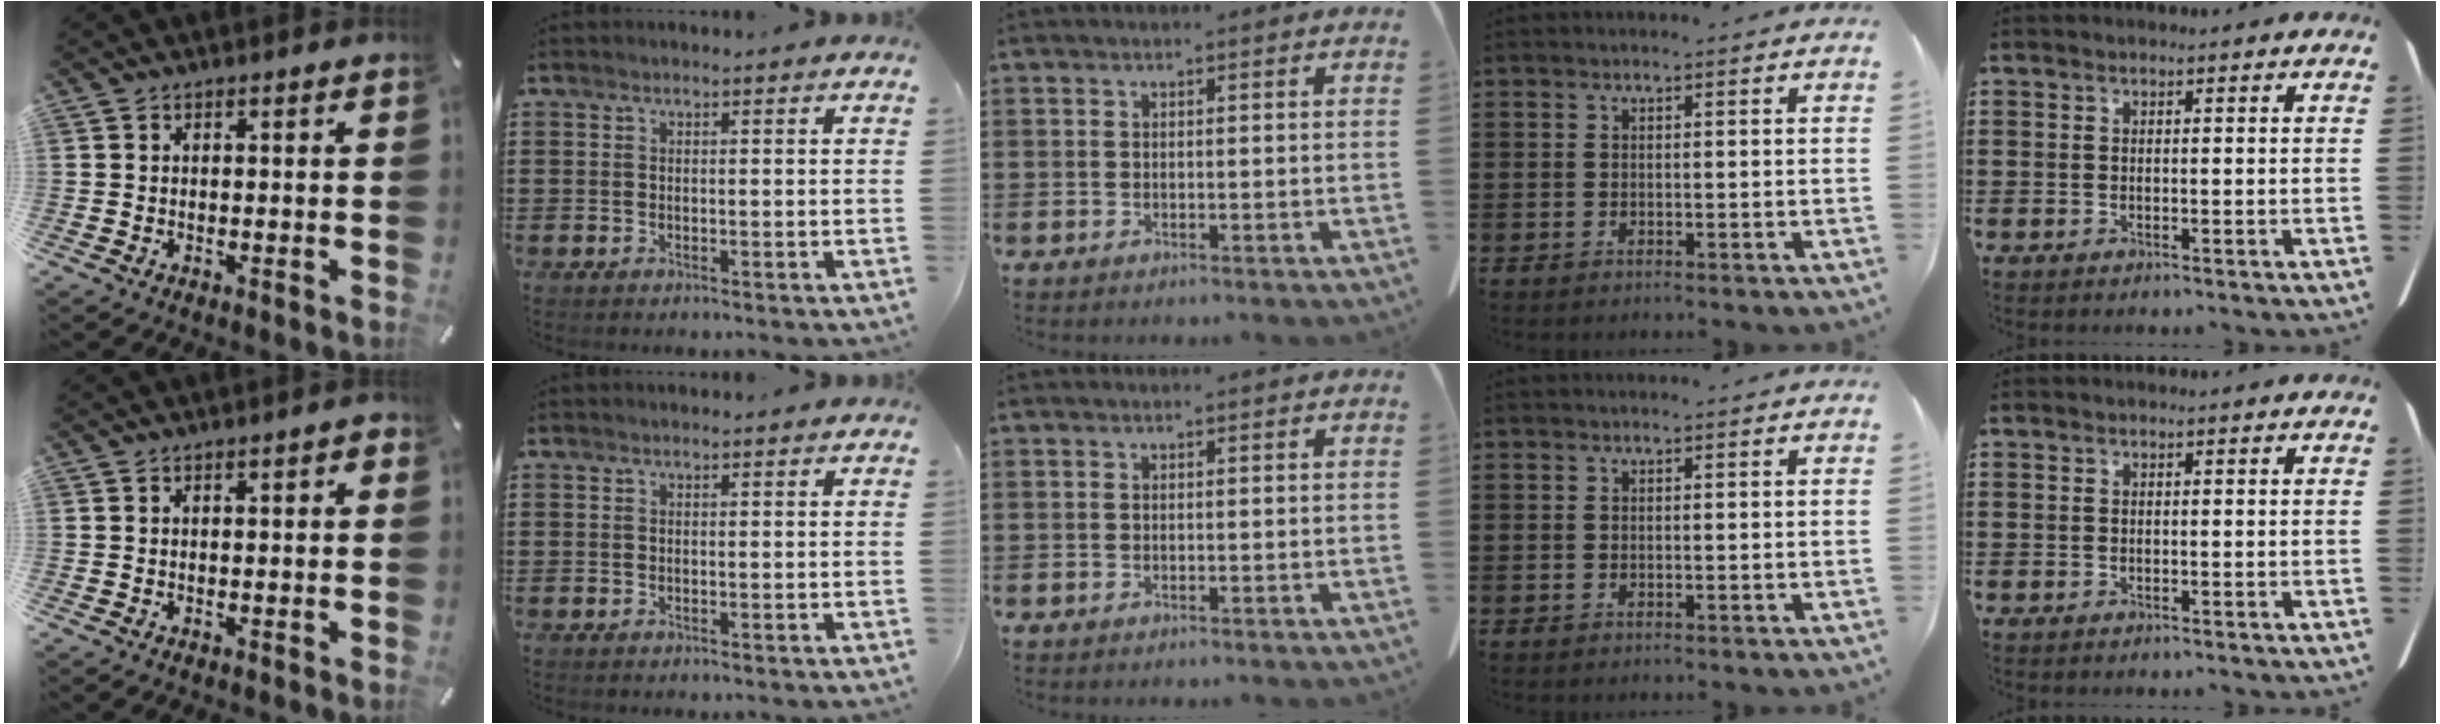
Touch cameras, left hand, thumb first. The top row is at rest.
{"thumb": {"total": 1.2, "force": [0.0, 0.5, 1.1], "torque": [-0.012, 0.000, -0.003]}}